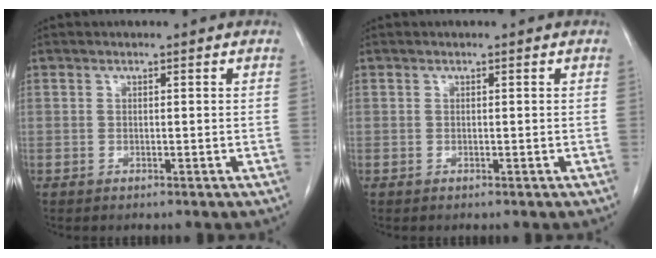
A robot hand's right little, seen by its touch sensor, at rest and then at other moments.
{"total": 0.0}